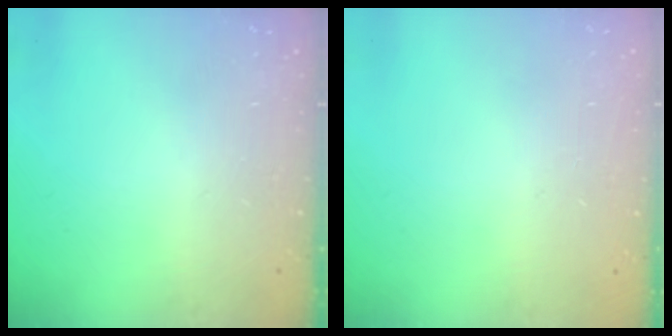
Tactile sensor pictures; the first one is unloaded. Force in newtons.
{"total": 0.0}